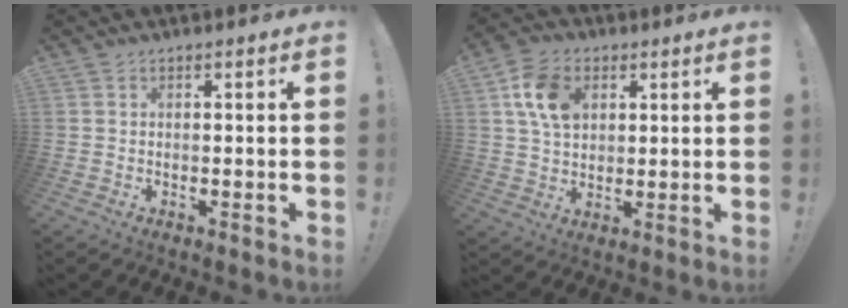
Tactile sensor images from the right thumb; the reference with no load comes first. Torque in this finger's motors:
{"motor_torque": [0.70, 0.86, -0.28, 0.10, -0.03]}